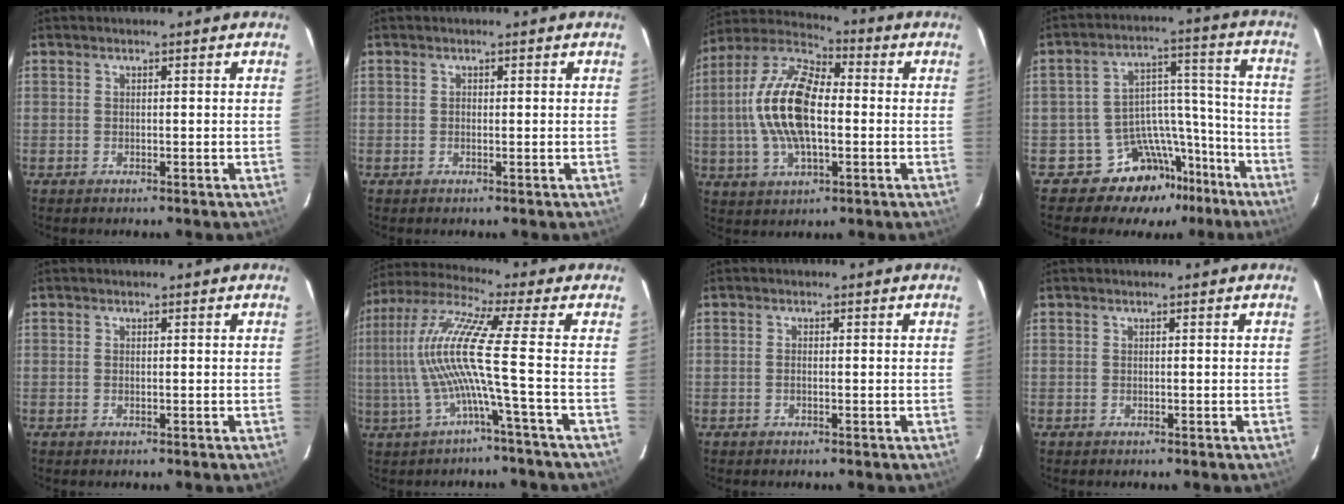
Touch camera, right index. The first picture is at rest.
{"total": 0.0}
{"total": 16.3, "force": [-0.5, 7.6, 14.4], "torque": [-0.291, 0.013, -0.015]}
{"total": 13.0, "force": [-10.5, 7.3, 2.1], "torque": [-0.022, 0.070, -0.157]}
{"total": 0.0}
{"total": 11.5, "force": [-1.8, -2.4, 11.1], "torque": [-0.214, 0.000, -0.030]}
{"total": 0.6, "force": [0.0, 0.4, 0.4], "torque": [-0.007, 0.003, -0.002]}
{"total": 0.0}